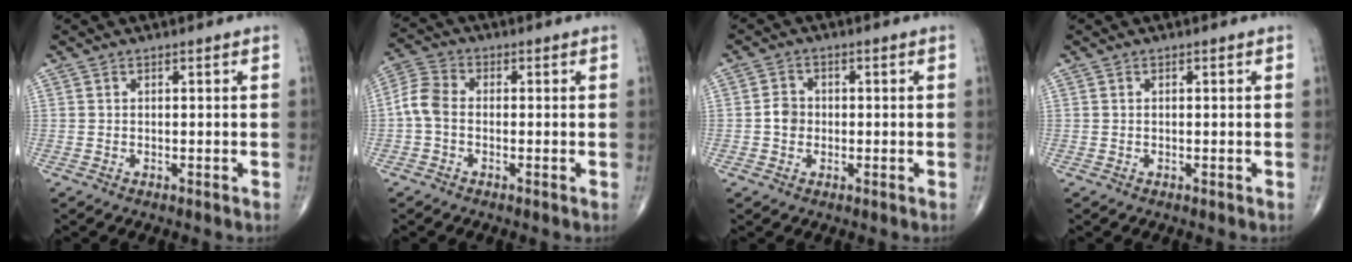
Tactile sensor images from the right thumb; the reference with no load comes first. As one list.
[{"total": 5.3, "force": [-0.8, 3.6, 3.9], "torque": [-0.078, 0.014, -0.029]}, {"total": 3.2, "force": [-0.4, 2.8, 1.5], "torque": [-0.016, 0.008, -0.013]}, {"total": 0.0}]